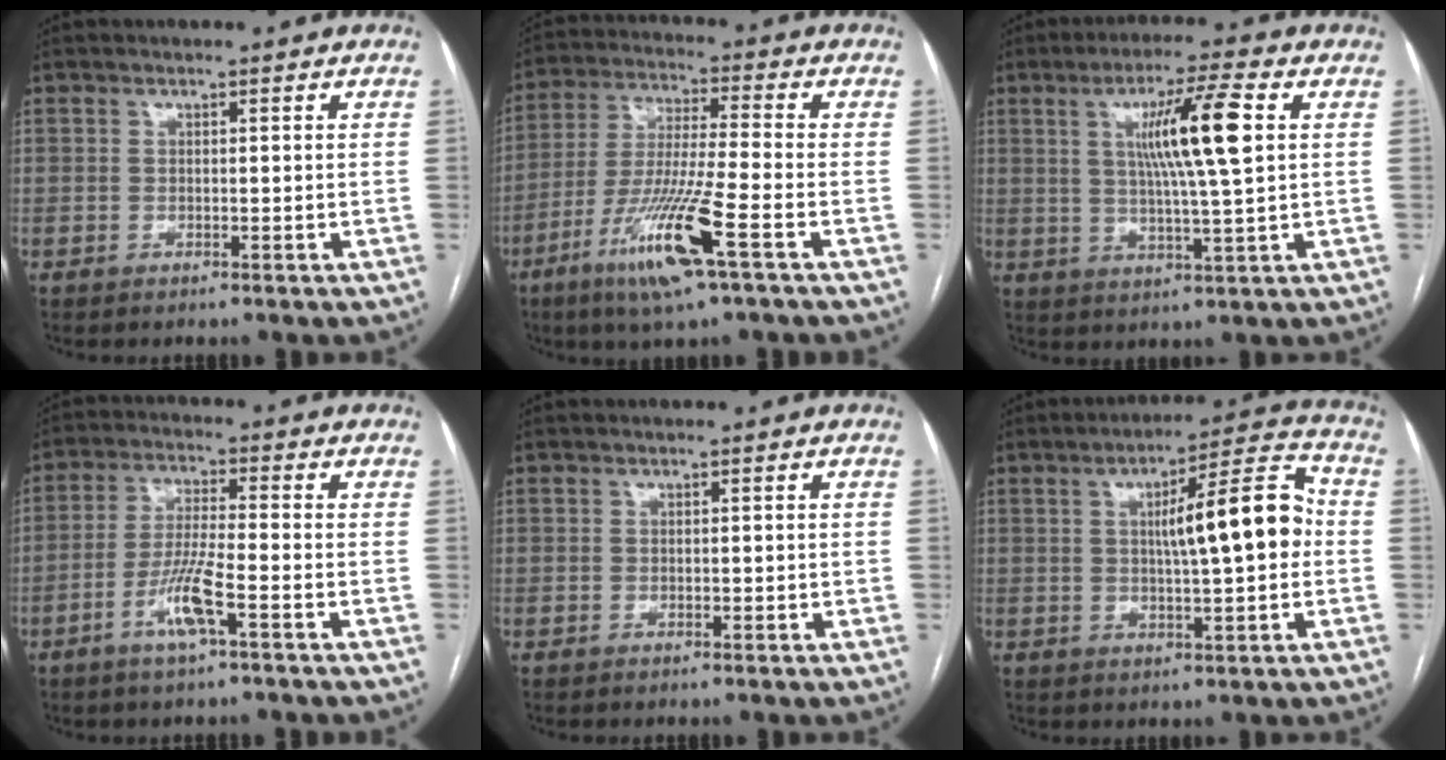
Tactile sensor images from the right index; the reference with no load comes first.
{"total": 13.4, "force": [-6.5, 0.0, 11.7], "torque": [-0.241, -0.025, -0.122]}
{"total": 10.9, "force": [2.7, -0.3, 10.6], "torque": [-0.184, 0.002, 0.045]}
{"total": 7.1, "force": [-3.4, 0.3, 6.2], "torque": [-0.129, -0.004, -0.066]}
{"total": 0.9, "force": [-0.1, 0.4, 0.7], "torque": [-0.012, 0.004, 0.004]}
{"total": 12.3, "force": [0.8, 2.0, 12.1], "torque": [-0.177, 0.031, 0.011]}